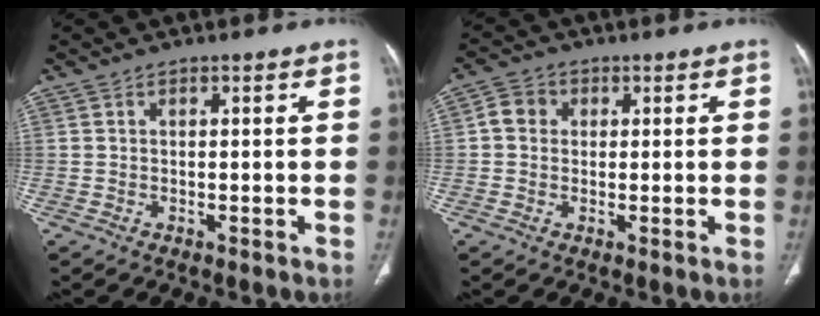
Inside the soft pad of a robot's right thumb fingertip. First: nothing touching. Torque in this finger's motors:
{"motor_torque": [-0.12, 0.12, 0.36, -0.17, 0.04]}